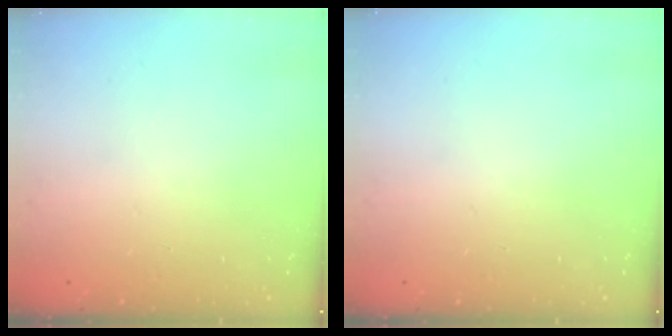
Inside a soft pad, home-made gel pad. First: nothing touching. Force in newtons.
{"total": 0.0}